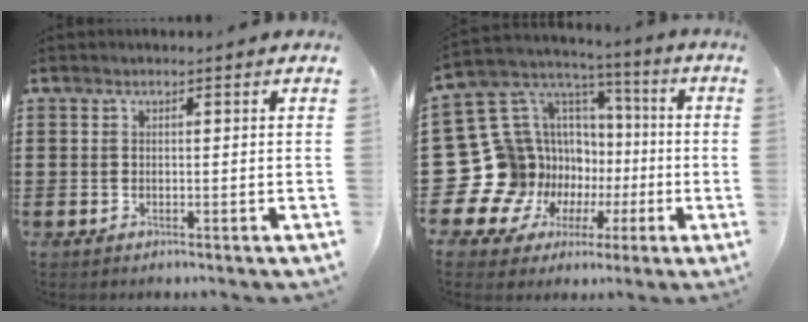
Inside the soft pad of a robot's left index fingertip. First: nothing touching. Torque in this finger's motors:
{"motor_torque": [1.19, 0.95, 0.37, -0.01]}